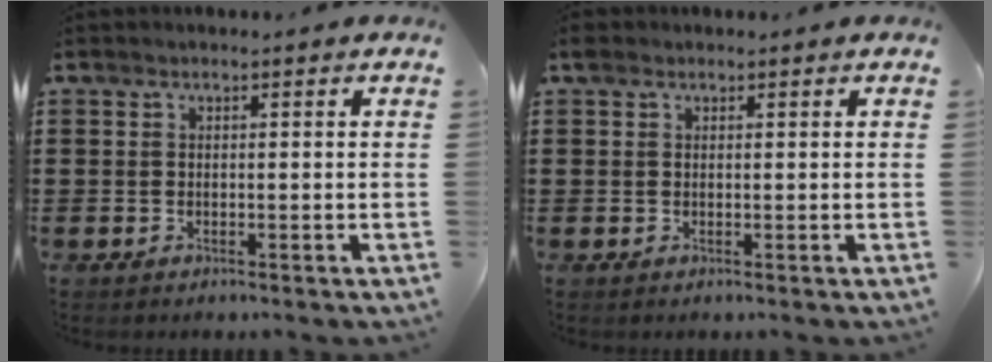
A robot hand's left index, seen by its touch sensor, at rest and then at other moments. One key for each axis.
{"total": 0.8, "fx": 0.5, "fy": 0.6, "fz": 0.3, "tx": -0.009, "ty": 0.006, "tz": 0.008}